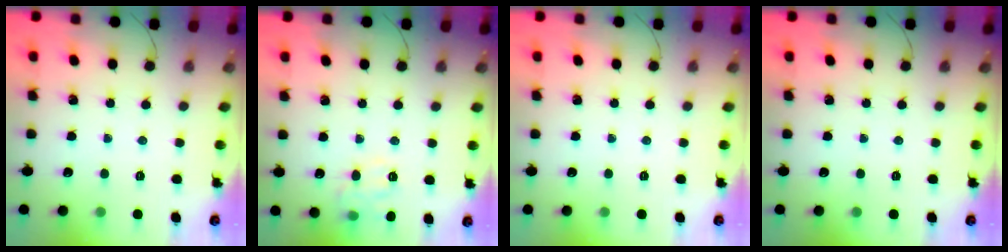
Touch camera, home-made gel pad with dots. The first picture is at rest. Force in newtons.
{"total": 10.5, "press": 10.3, "slide": 2.0}
{"total": 0.0}
{"total": 0.0}